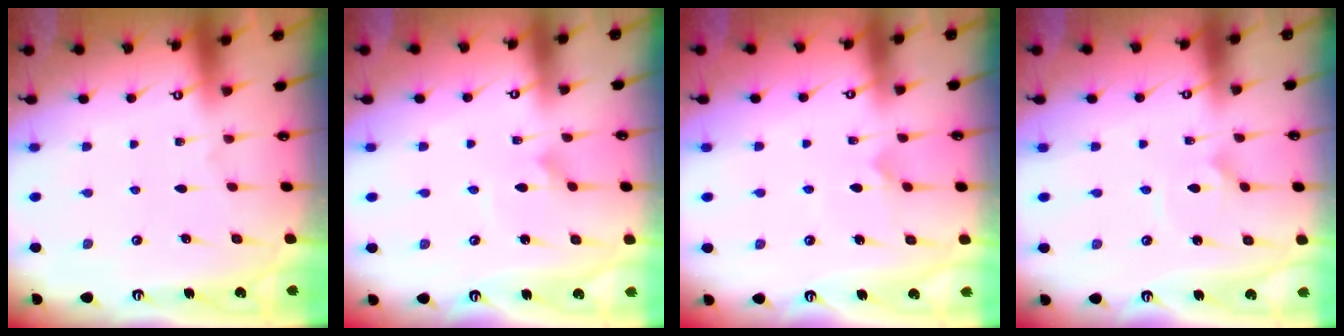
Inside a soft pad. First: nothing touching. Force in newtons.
{"total": 3.1, "press": 3.1, "slide": 0.0}
{"total": 7.0, "press": 7.0, "slide": 0.6}
{"total": 2.5, "press": 2.5, "slide": 0.1}